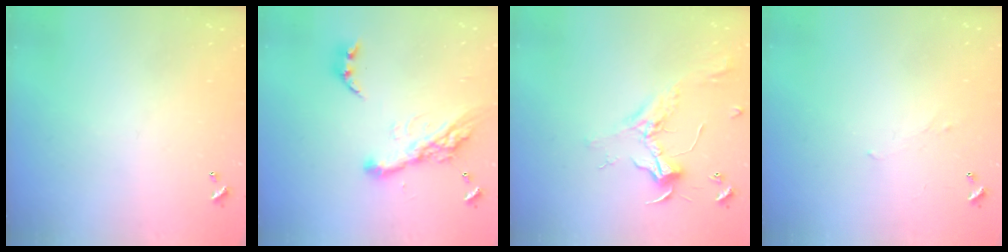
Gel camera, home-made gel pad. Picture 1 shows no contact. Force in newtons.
{"total": 16.6, "press": 16.6, "slide": 1.3}
{"total": 2.3, "press": 2.2, "slide": 0.6}
{"total": 0.7, "press": 0.2, "slide": 0.7}